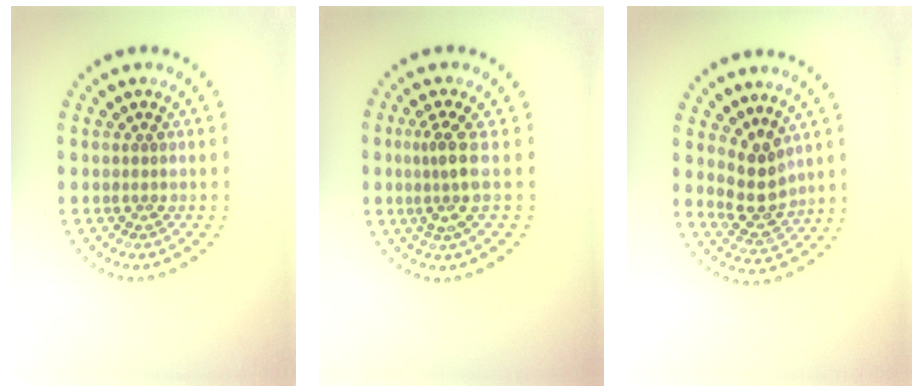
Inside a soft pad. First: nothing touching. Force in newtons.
{"total": 2.8, "press": 2.0, "slide": 1.9}
{"total": 3.1, "press": 2.7, "slide": 1.5}